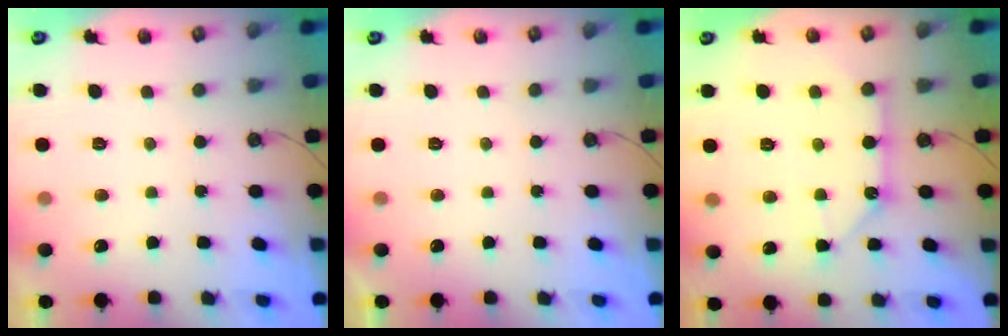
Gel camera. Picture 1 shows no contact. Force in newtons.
{"total": 0.0}
{"total": 9.7, "press": 9.7, "slide": 0.9}